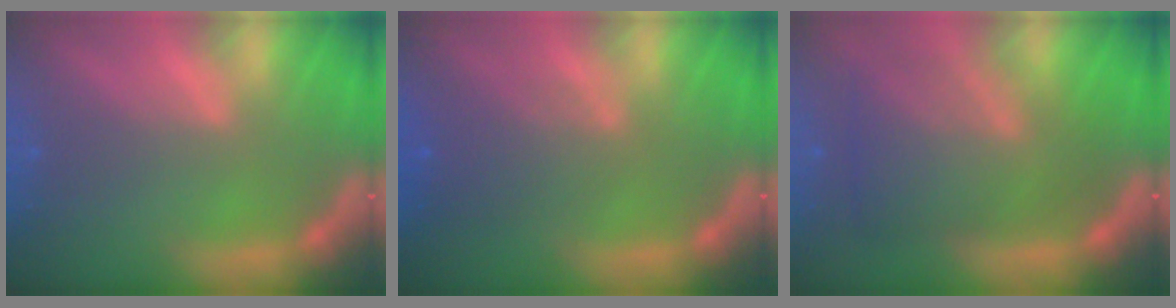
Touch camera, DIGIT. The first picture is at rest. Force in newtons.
{"total": 4.1}
{"total": 8.1}